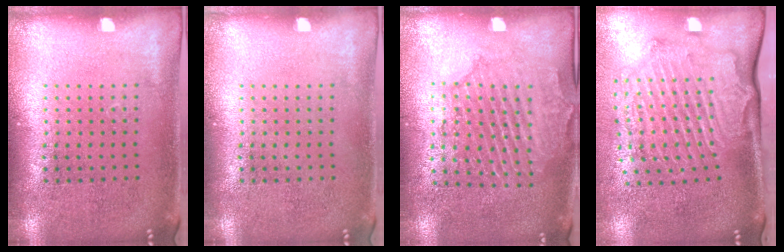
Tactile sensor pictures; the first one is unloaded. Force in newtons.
{"total": 0.0}
{"total": 1.8, "press": 1.8, "slide": 0.3}
{"total": 2.3, "press": 2.1, "slide": 0.7}